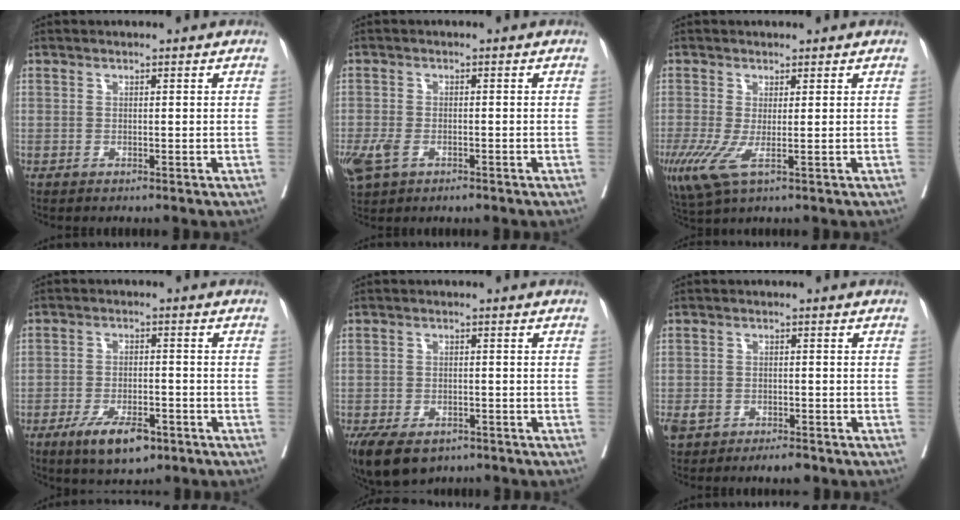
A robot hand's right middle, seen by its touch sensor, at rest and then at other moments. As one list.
[{"total": 4.9, "force": [-2.5, 2.6, 3.3], "torque": [-0.072, -0.008, -0.041]}, {"total": 5.9, "force": [-1.6, 1.5, 5.5], "torque": [-0.127, -0.018, -0.024]}, {"total": 7.7, "force": [-4.7, 2.9, 5.4], "torque": [-0.094, -0.005, -0.072]}, {"total": 8.8, "force": [-6.0, 4.6, 4.5], "torque": [-0.078, -0.006, -0.093]}, {"total": 4.5, "force": [-3.0, 2.1, 2.6], "torque": [-0.043, 0.003, -0.043]}]